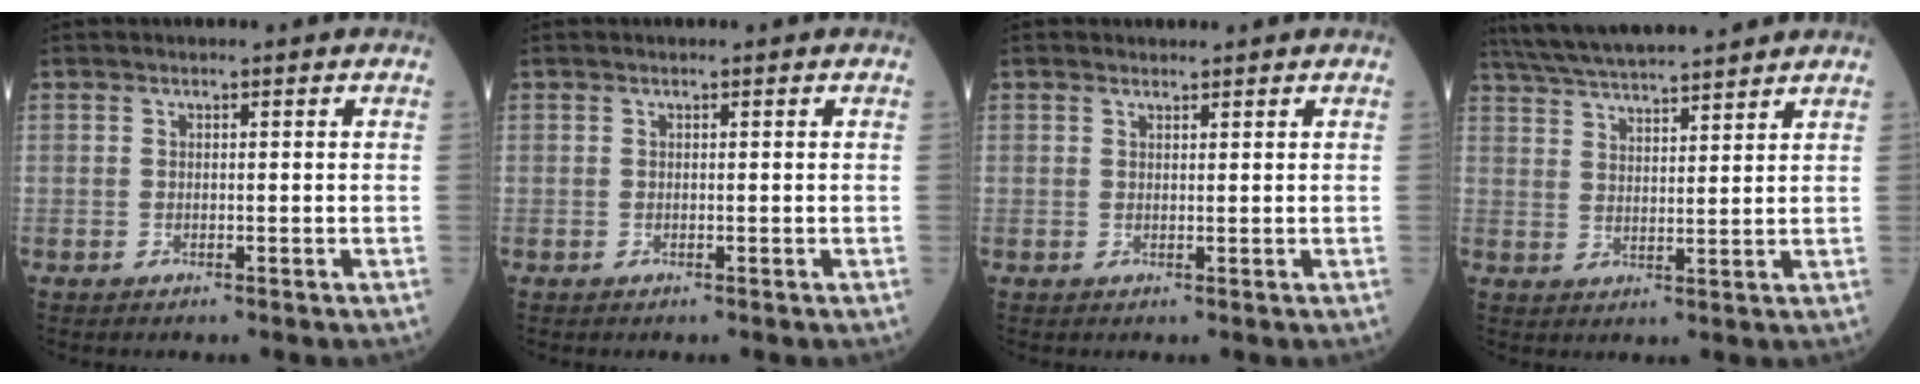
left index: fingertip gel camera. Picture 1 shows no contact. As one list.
[{"total": 0.0}, {"total": 0.9, "force": [0.8, 0.2, 0.0], "torque": [-0.008, 0.001, 0.014]}, {"total": 13.1, "force": [11.9, 0.8, 5.5], "torque": [-0.104, 0.028, 0.193]}]